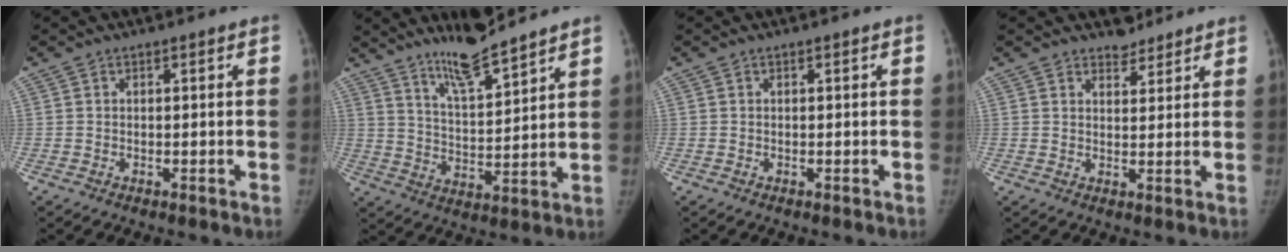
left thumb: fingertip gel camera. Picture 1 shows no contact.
{"total": 10.1, "force": [8.5, 1.1, 5.3], "torque": [-0.086, -0.065, 0.156]}
{"total": 0.0}
{"total": 3.4, "force": [3.0, 1.6, 0.4], "torque": [0.014, -0.022, 0.043]}